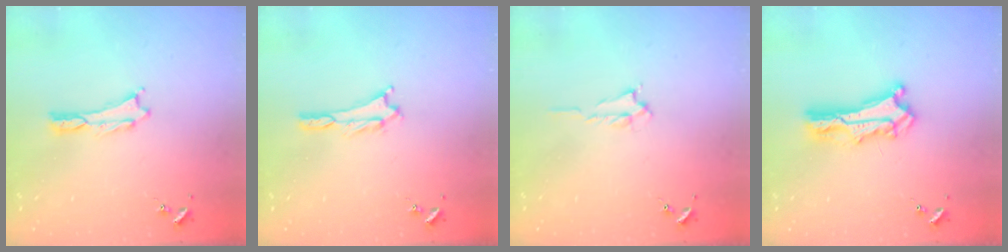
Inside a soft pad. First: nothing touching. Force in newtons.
{"total": 0.7, "press": 0.7, "slide": 0.2}
{"total": 0.7, "press": 0.6, "slide": 0.2}
{"total": 6.7, "press": 6.7, "slide": 0.5}